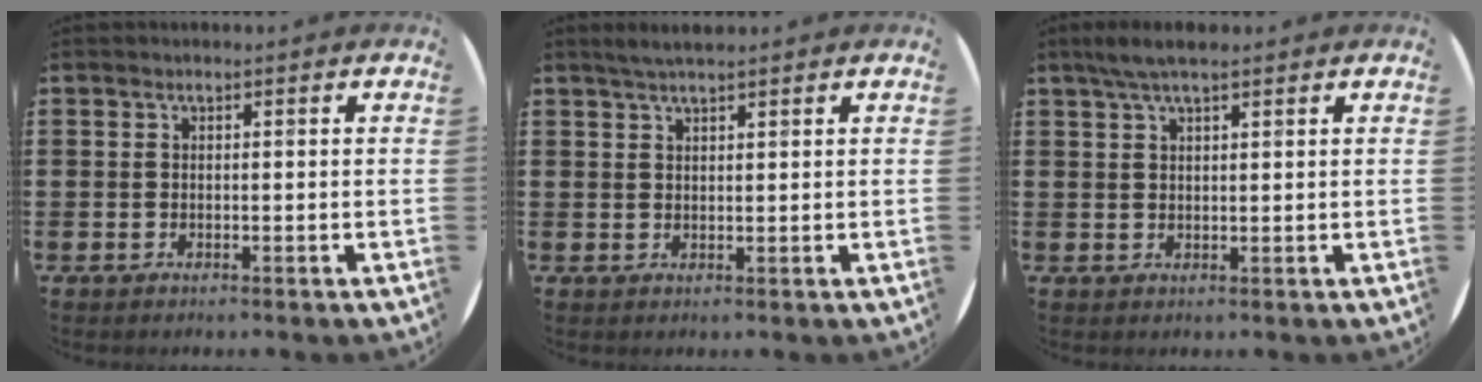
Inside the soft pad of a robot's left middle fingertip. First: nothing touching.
{"total": 2.1, "force": [1.9, 0.2, 1.0], "torque": [-0.021, 0.004, 0.034]}
{"total": 3.3, "force": [2.4, 0.7, 2.2], "torque": [-0.046, 0.007, 0.042]}